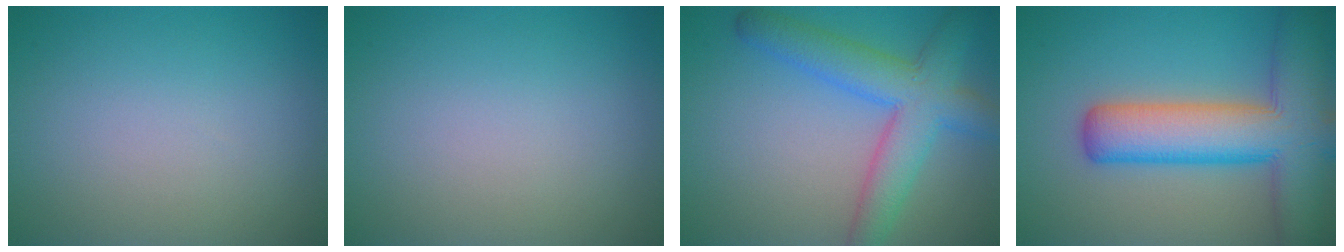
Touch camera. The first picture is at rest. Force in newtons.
{"total": 0.0}
{"total": 6.5, "press": 6.5, "slide": 0.2}
{"total": 10.4, "press": 10.4, "slide": 0.6}